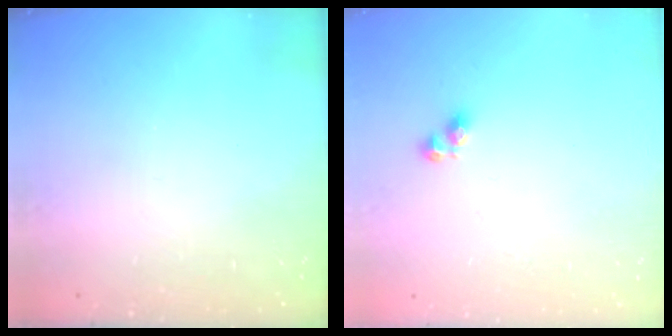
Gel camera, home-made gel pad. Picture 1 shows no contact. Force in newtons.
{"total": 5.2, "press": 5.2, "slide": 0.7}